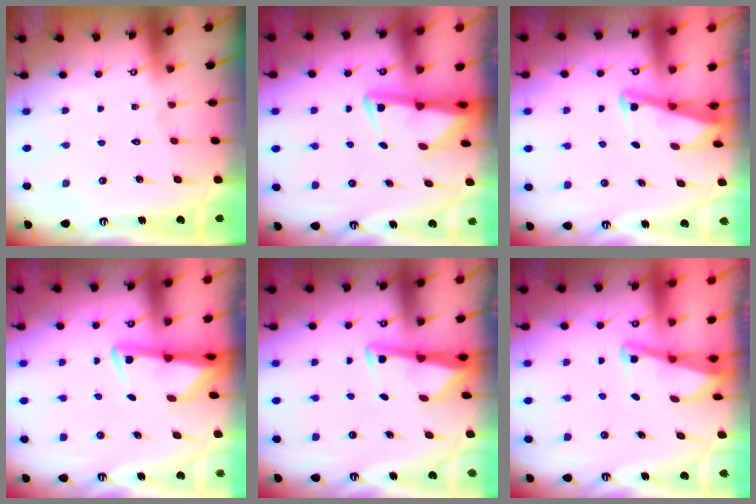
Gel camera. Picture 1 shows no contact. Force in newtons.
{"total": 3.2, "press": 3.1, "slide": 0.7}
{"total": 2.7, "press": 2.7, "slide": 0.4}
{"total": 2.9, "press": 2.9, "slide": 0.4}
{"total": 3.0, "press": 3.0, "slide": 0.4}
{"total": 2.0, "press": 2.0, "slide": 0.4}